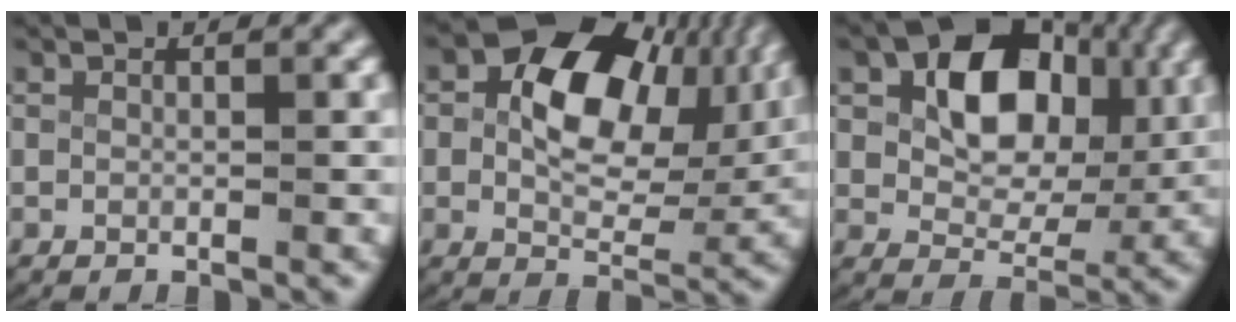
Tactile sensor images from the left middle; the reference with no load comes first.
{"total": 11.8, "force": [3.1, 7.2, 8.8], "torque": [-0.125, 0.017, 0.035]}
{"total": 8.7, "force": [2.6, 5.8, 5.9], "torque": [-0.105, -0.011, 0.047]}